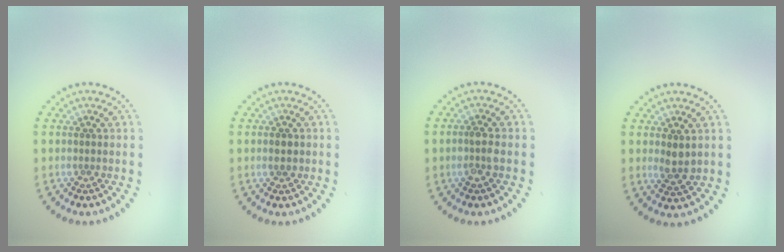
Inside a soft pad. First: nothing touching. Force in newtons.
{"total": 1.2, "press": 1.2, "slide": 0.2}
{"total": 1.7, "press": 1.7, "slide": 0.3}
{"total": 1.9, "press": 1.8, "slide": 0.4}